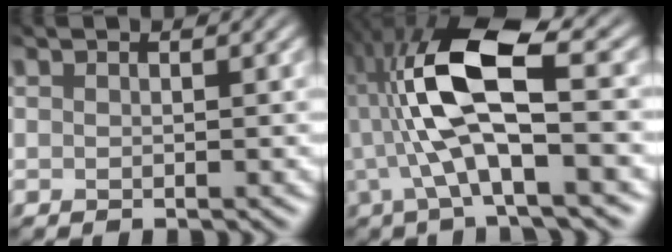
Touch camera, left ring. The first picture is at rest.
{"total": 9.5, "force": [-1.0, 3.0, 9.0], "torque": [-0.183, 0.015, -0.029]}